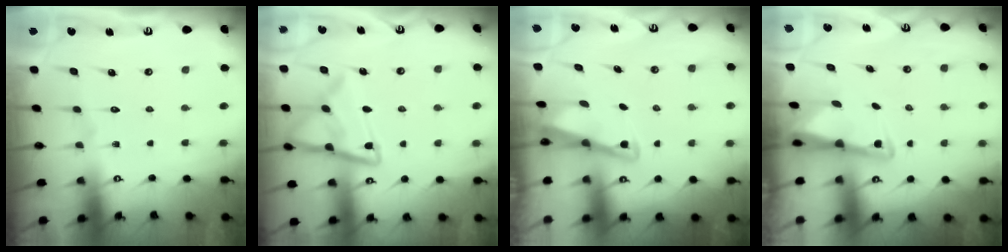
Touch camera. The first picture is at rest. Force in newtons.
{"total": 14.5, "press": 14.4, "slide": 1.3}
{"total": 2.8, "press": 2.8, "slide": 0.4}
{"total": 4.1, "press": 4.0, "slide": 0.9}